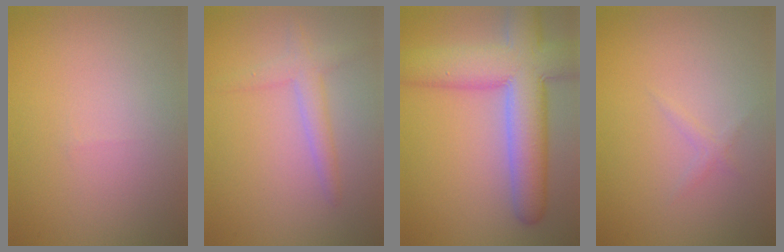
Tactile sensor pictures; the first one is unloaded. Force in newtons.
{"total": 2.3, "press": 2.3, "slide": 0.1}
{"total": 10.2, "press": 10.2, "slide": 0.8}
{"total": 0.8, "press": 0.8, "slide": 0.1}